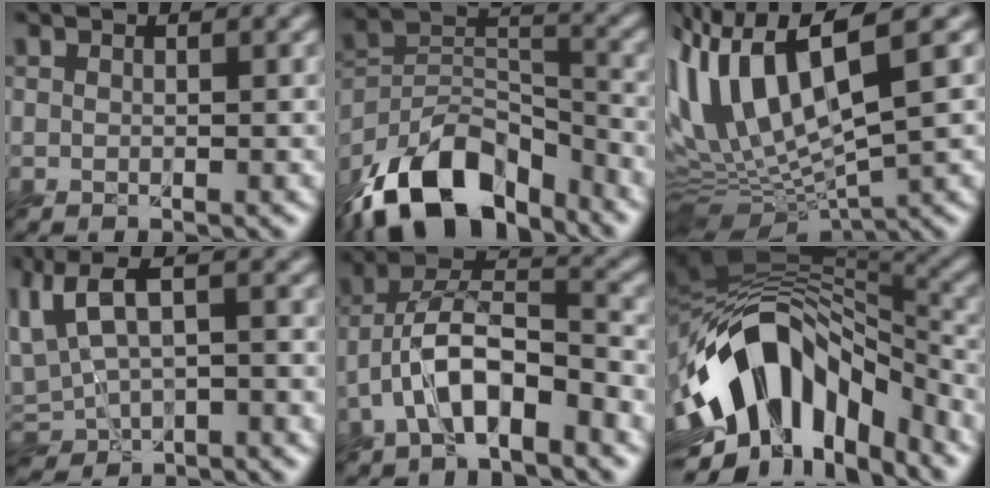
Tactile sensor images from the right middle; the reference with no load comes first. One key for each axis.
{"total": 12.4, "fx": -9.8, "fy": 5.2, "fz": 5.6, "tx": -0.096, "ty": 0.011, "tz": -0.196}
{"total": 11.7, "fx": 1.4, "fy": 3.7, "fz": 11.0, "tx": -0.224, "ty": 0.011, "tz": 0.031}
{"total": 5.8, "fx": -1.1, "fy": 3.2, "fz": 4.7, "tx": -0.091, "ty": 0.009, "tz": -0.034}
{"total": 7.8, "fx": -4.4, "fy": 3.0, "fz": 5.7, "tx": -0.104, "ty": 0.016, "tz": -0.089}
{"total": 13.1, "fx": -6.6, "fy": 7.6, "fz": 8.4, "tx": -0.141, "ty": 0.016, "tz": -0.119}